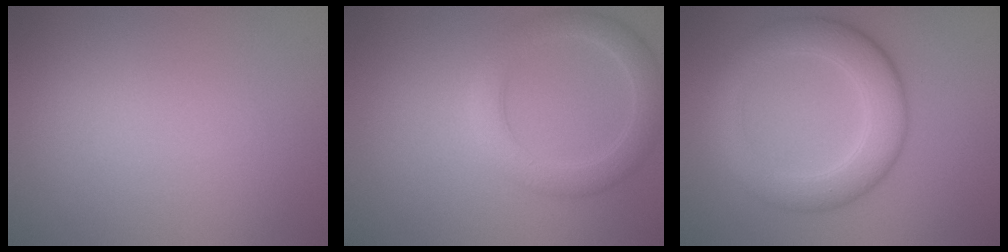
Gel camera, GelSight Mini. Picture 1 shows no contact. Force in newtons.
{"total": 3.3, "press": 3.3, "slide": 0.2}
{"total": 5.7, "press": 5.7, "slide": 0.1}